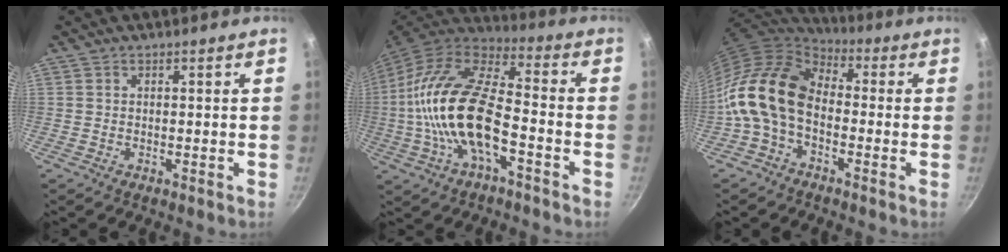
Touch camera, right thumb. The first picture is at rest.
{"total": 20.5, "force": [-4.5, 9.1, 17.8], "torque": [-0.336, 0.037, -0.099]}
{"total": 14.5, "force": [-2.4, 9.5, 10.7], "torque": [-0.179, 0.036, -0.069]}